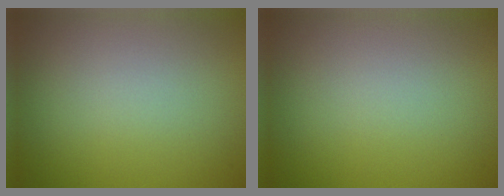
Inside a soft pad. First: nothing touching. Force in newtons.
{"total": 0.0}